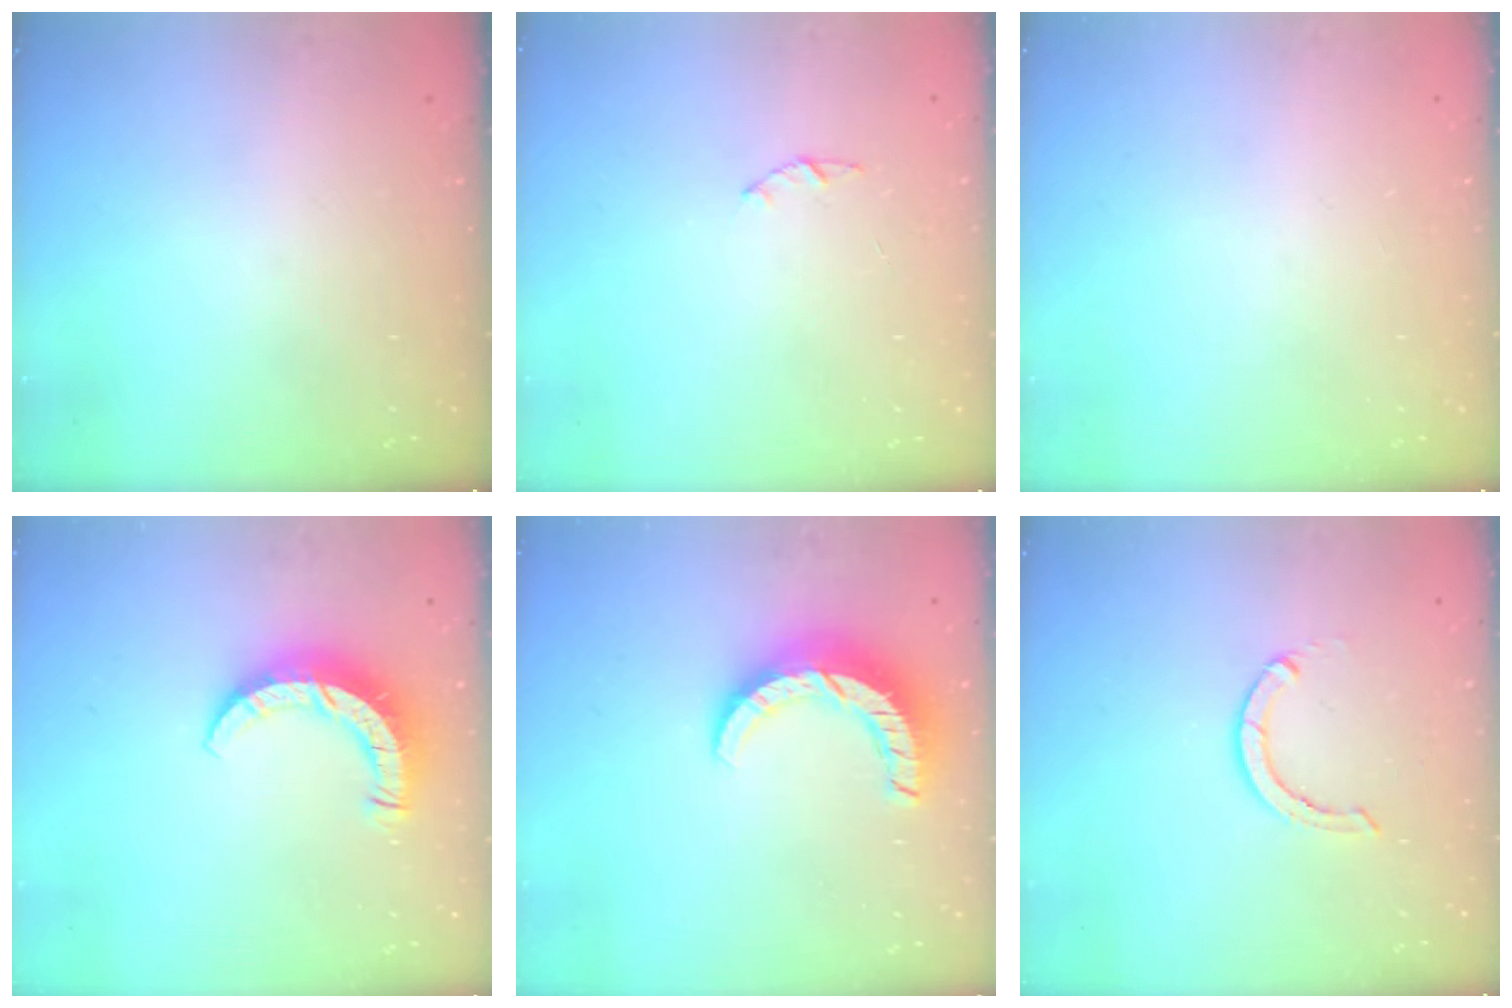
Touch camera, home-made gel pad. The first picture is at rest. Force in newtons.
{"total": 1.0, "press": 0.9, "slide": 0.3}
{"total": 0.0}
{"total": 9.0, "press": 8.9, "slide": 1.0}
{"total": 12.8, "press": 12.8, "slide": 0.7}
{"total": 2.9, "press": 2.9, "slide": 0.1}